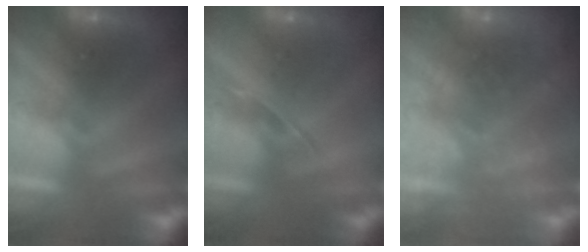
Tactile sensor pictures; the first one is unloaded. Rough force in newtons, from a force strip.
{"total": 1.4}
{"total": 7.0}